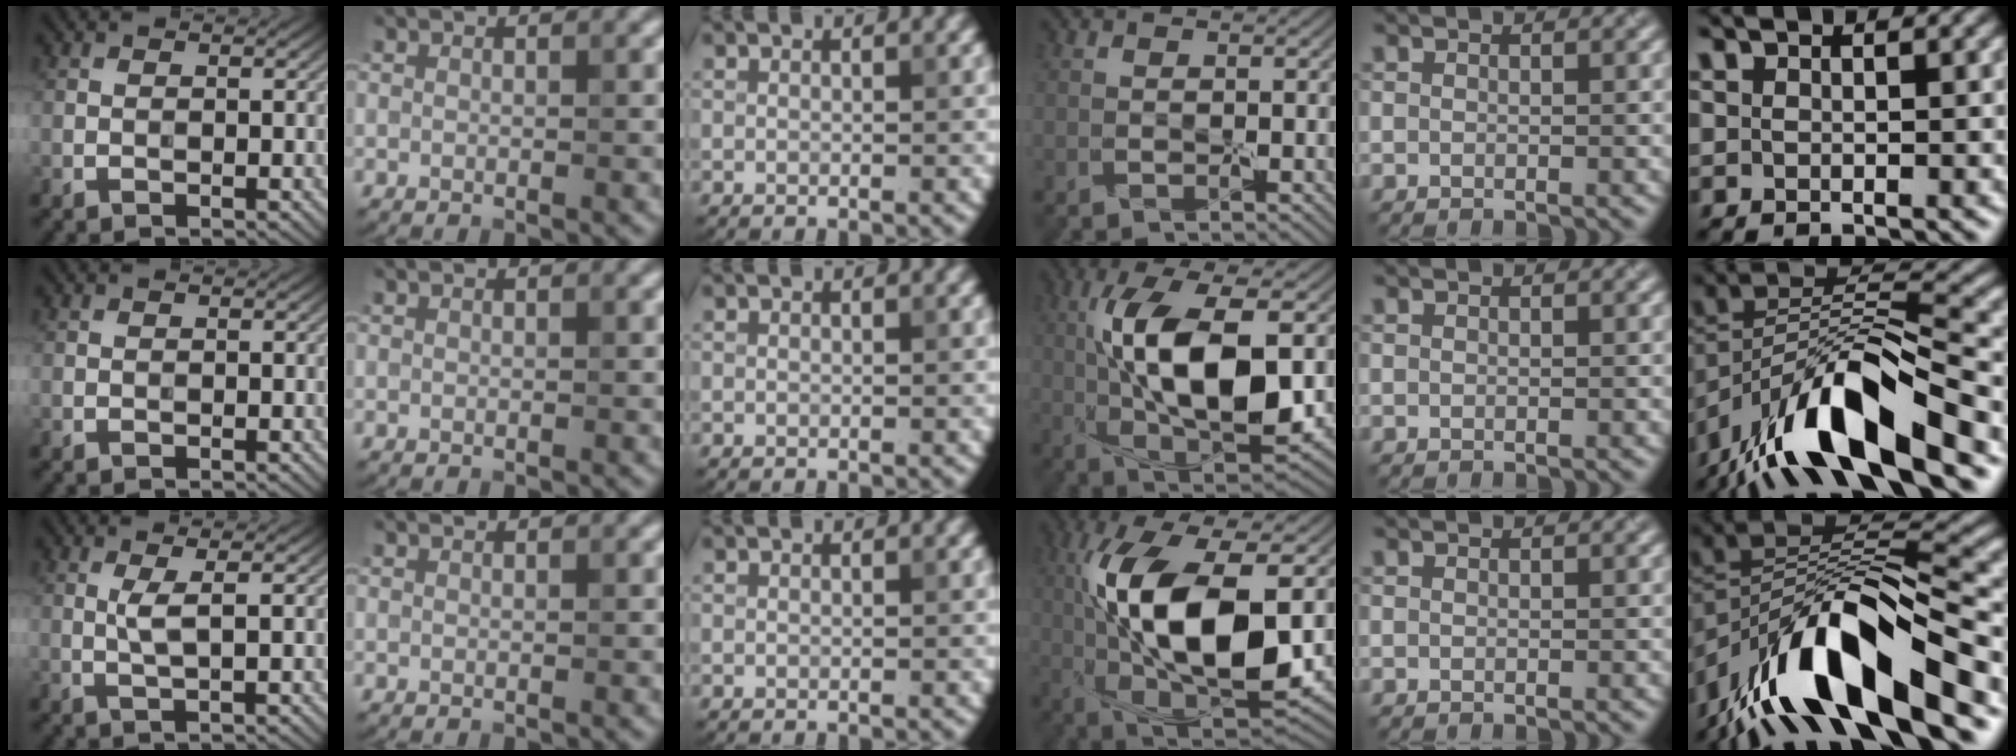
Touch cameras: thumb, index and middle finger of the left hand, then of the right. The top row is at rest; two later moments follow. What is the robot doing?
{"motion": "peel", "object": "sticky note"}